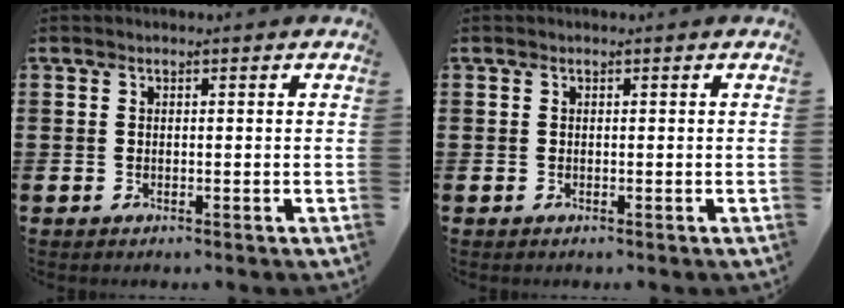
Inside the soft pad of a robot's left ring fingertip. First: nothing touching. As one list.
[{"total": 0.0}]